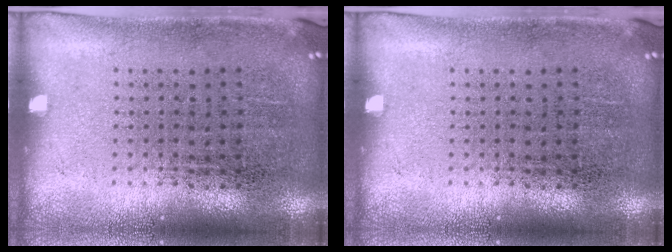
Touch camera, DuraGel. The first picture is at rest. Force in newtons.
{"total": 0.0}